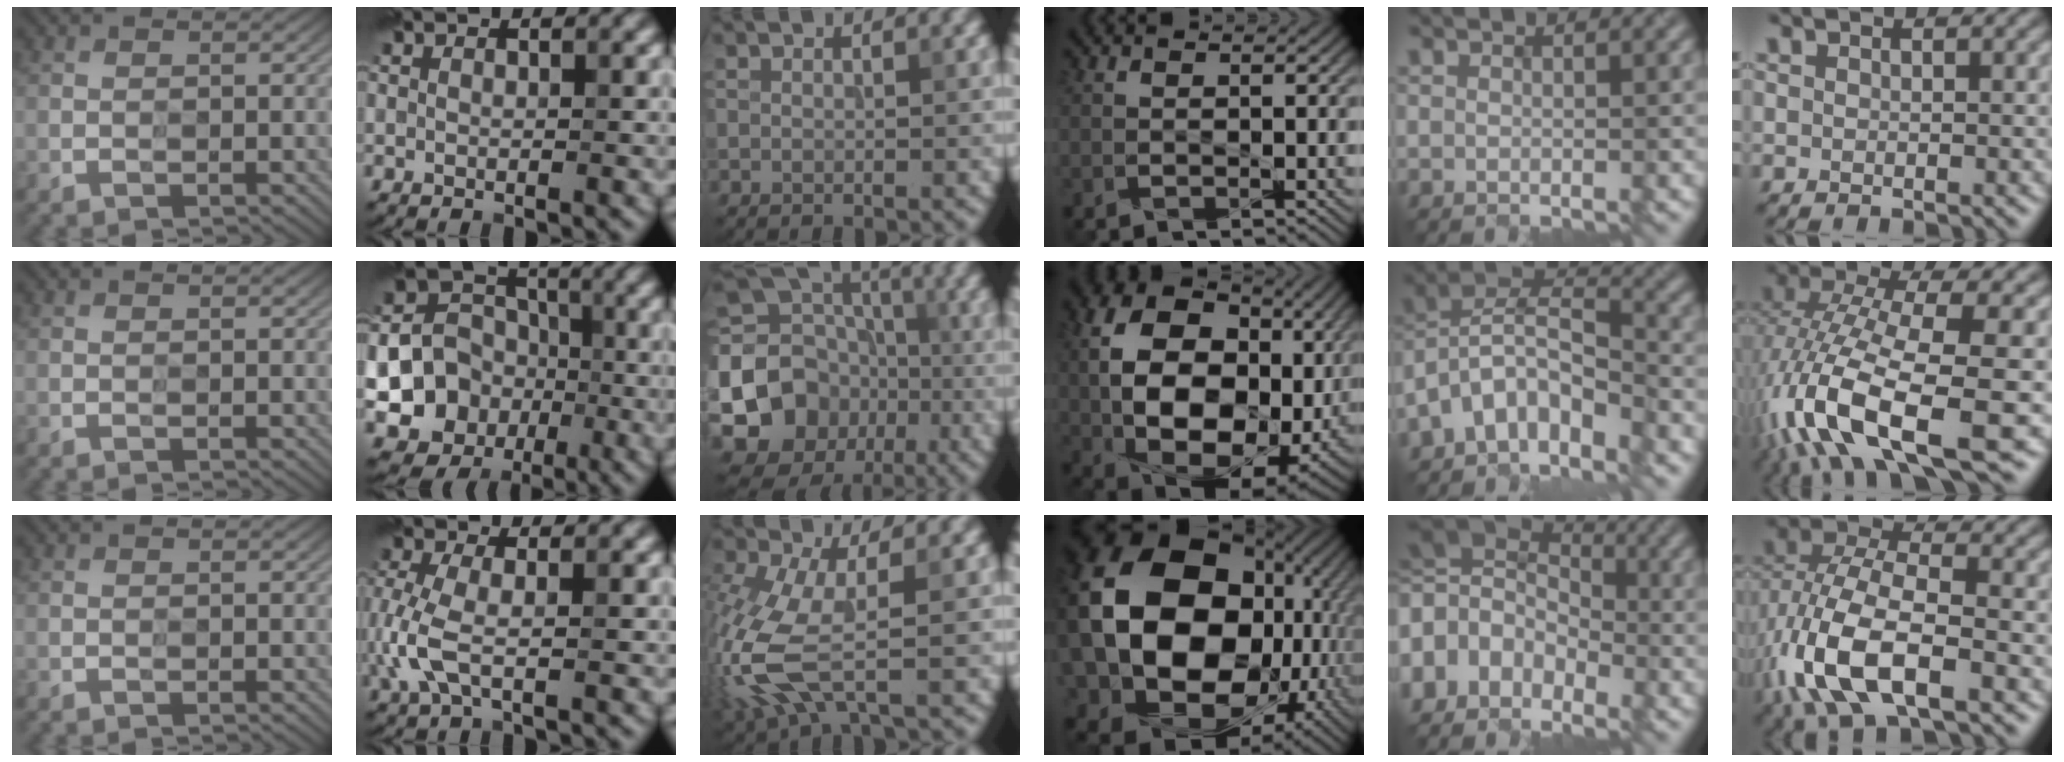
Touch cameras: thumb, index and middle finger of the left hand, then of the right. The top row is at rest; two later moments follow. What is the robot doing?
{"motion": "wipe", "object": "mirror"}